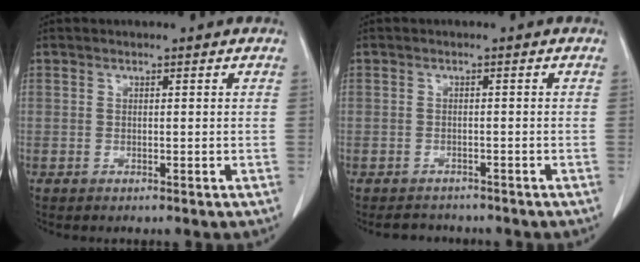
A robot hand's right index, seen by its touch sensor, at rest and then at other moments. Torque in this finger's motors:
{"motor_torque": [-0.09, 0.00, -0.11, -0.06]}